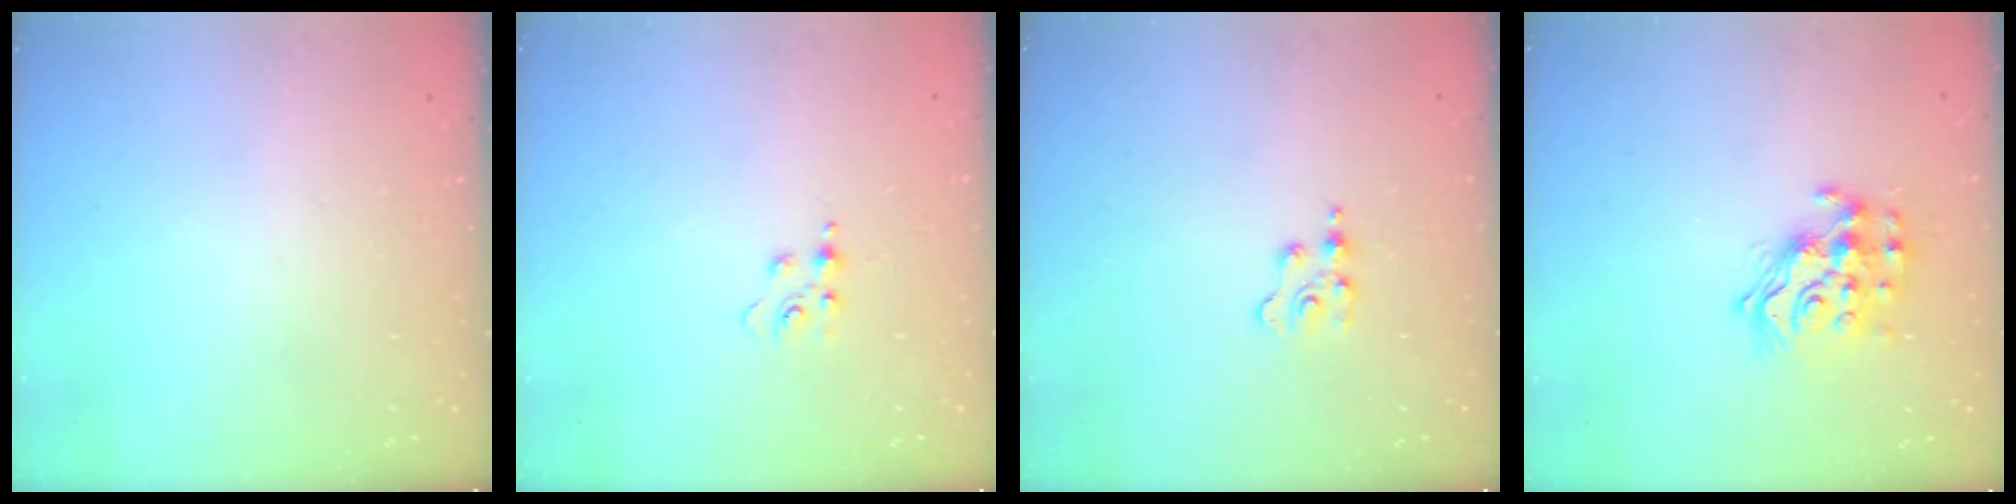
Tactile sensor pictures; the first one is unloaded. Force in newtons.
{"total": 4.9, "press": 4.9, "slide": 0.5}
{"total": 2.5, "press": 2.5, "slide": 0.4}
{"total": 13.9, "press": 13.9, "slide": 1.2}